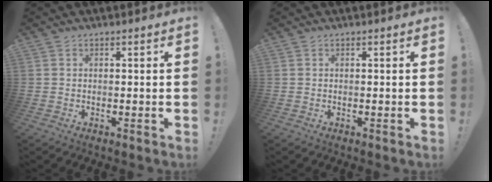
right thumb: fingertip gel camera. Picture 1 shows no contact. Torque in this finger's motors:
{"motor_torque": [0.00, 0.00, 0.07, -0.07, 0.06]}